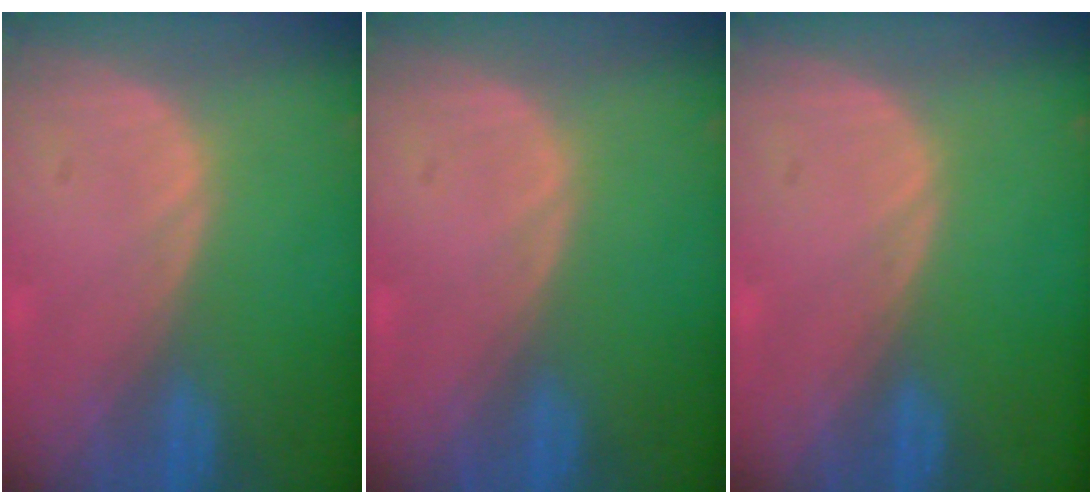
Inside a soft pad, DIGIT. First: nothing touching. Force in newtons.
{"total": 0.0}
{"total": 0.0}